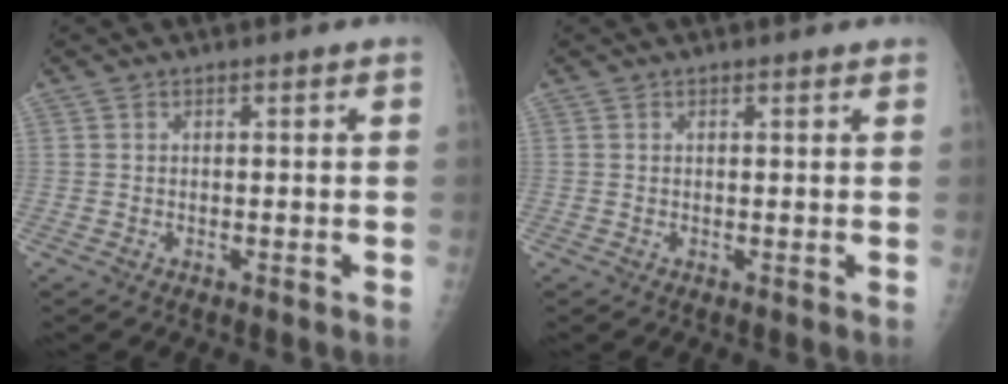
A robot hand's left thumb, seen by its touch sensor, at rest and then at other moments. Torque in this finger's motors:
{"motor_torque": [-0.08, 0.31, -0.09, -0.09, 0.01]}